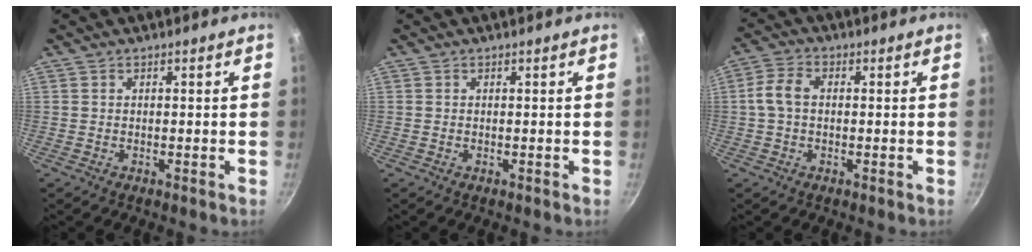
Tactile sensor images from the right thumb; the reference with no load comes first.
{"total": 0.0}
{"total": 5.3, "force": [0.1, 3.5, 4.0], "torque": [-0.085, 0.016, -0.003]}